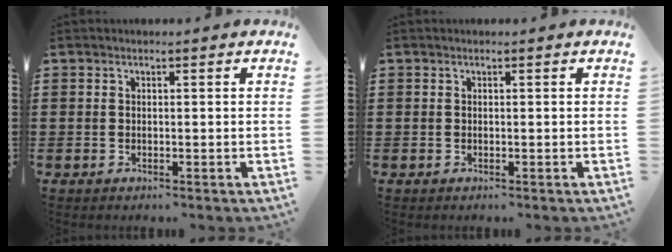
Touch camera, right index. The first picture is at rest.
{"total": 0.0}